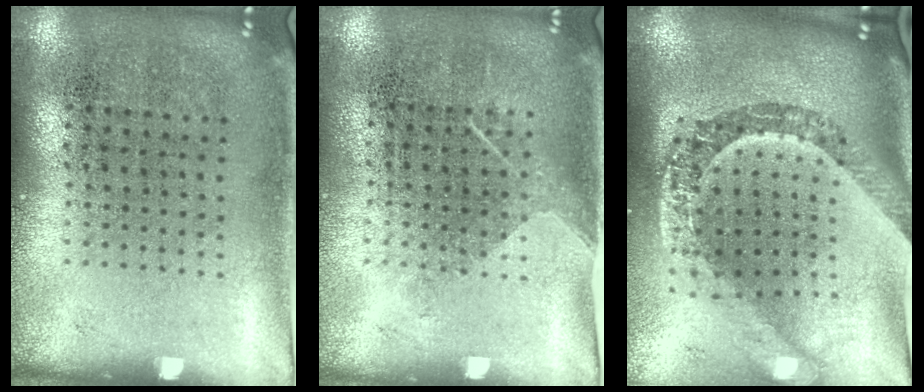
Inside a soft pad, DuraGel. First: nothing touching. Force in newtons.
{"total": 1.2, "press": 0.9, "slide": 0.8}
{"total": 3.4, "press": 2.5, "slide": 2.4}